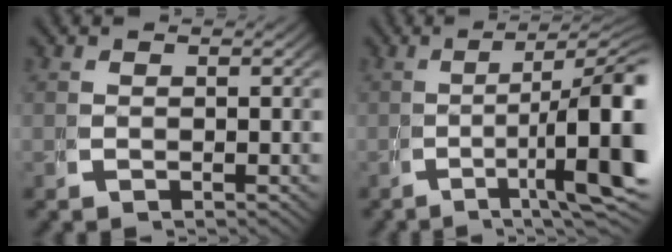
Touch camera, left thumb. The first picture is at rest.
{"total": 9.4, "force": [-1.0, 3.1, 8.8], "torque": [-0.131, -0.011, -0.019]}